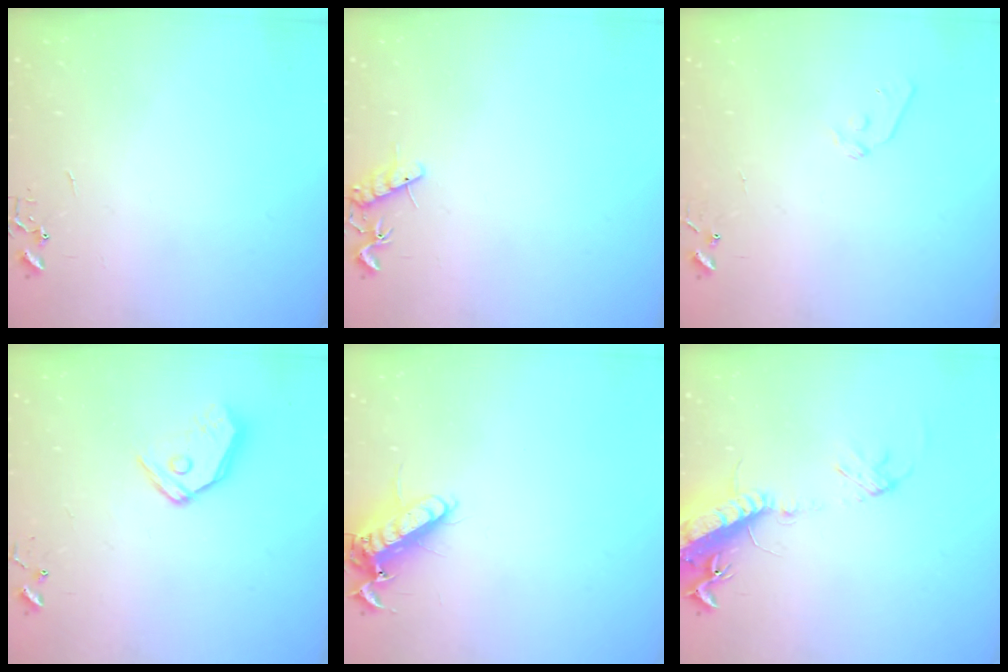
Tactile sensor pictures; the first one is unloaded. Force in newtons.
{"total": 7.5, "press": 7.4, "slide": 0.6}
{"total": 7.2, "press": 7.2, "slide": 0.5}
{"total": 11.1, "press": 11.0, "slide": 1.7}
{"total": 12.7, "press": 12.5, "slide": 2.1}
{"total": 17.8, "press": 17.3, "slide": 4.1}